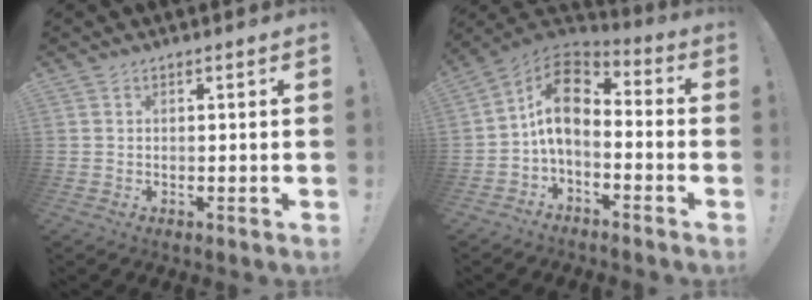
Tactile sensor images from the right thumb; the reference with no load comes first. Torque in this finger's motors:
{"motor_torque": [1.53, 1.62, 0.96, -1.04, 0.08]}